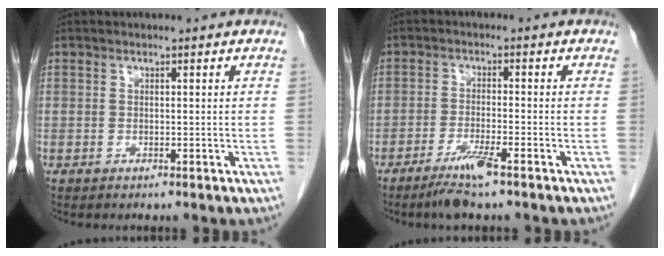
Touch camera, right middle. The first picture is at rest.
{"total": 4.9, "force": [-3.3, -0.1, 3.5], "torque": [-0.072, -0.011, -0.064]}